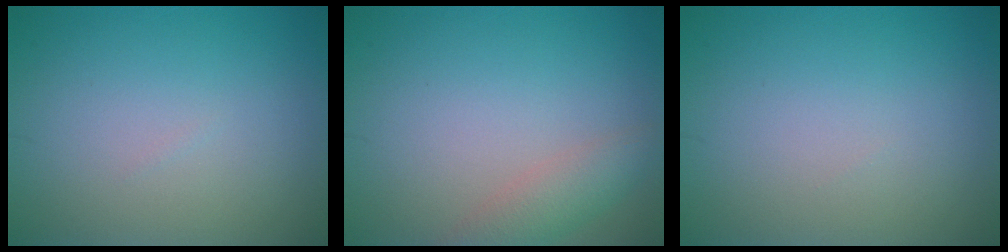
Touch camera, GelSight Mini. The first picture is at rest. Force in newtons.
{"total": 2.5, "press": 2.5, "slide": 0.2}
{"total": 0.0}